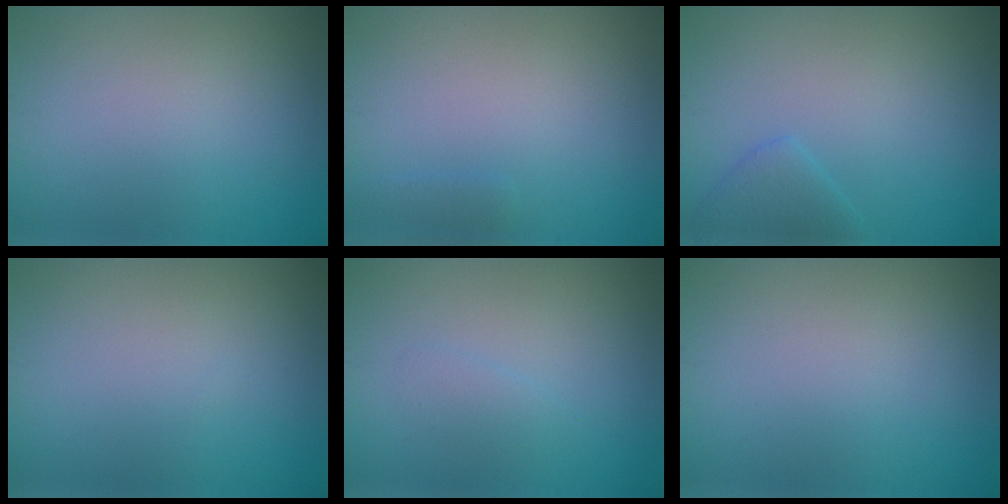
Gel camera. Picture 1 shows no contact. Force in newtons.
{"total": 0.7, "press": 0.7, "slide": 0.0}
{"total": 1.6, "press": 1.6, "slide": 0.0}
{"total": 0.0}
{"total": 1.0, "press": 1.0, "slide": 0.1}
{"total": 0.0}